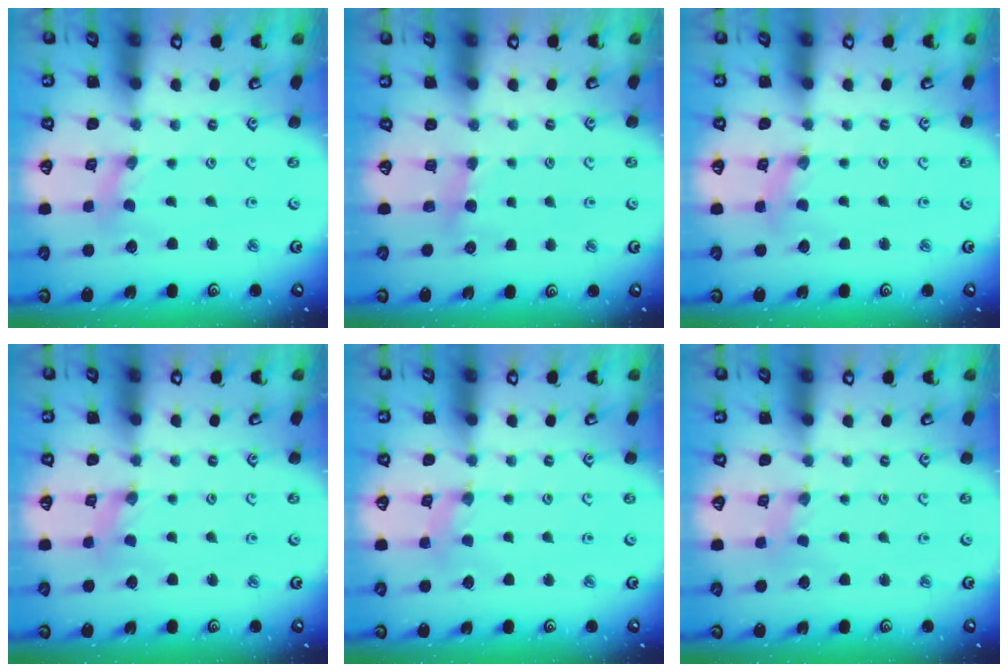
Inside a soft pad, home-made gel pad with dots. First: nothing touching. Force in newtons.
{"total": 4.8, "press": 4.7, "slide": 0.6}
{"total": 1.3, "press": 1.3, "slide": 0.3}
{"total": 0.0}
{"total": 2.0, "press": 1.9, "slide": 0.3}
{"total": 0.0}